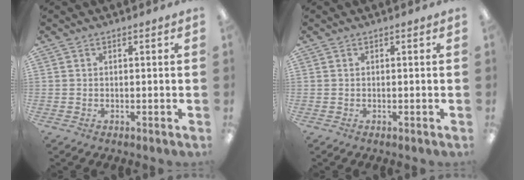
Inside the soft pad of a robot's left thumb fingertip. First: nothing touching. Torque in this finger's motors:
{"motor_torque": [-0.09, 0.00, 0.02, -0.03, 0.00]}